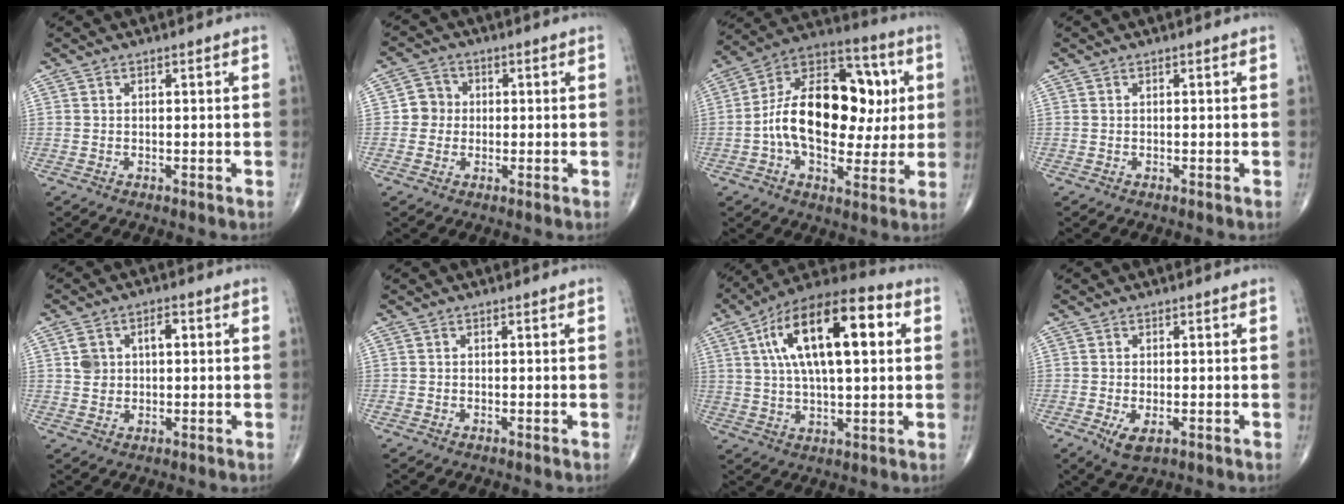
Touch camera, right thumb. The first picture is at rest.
{"total": 4.1, "force": [-0.1, 4.0, 1.1], "torque": [0.009, 0.009, -0.009]}
{"total": 22.9, "force": [1.2, 13.7, 18.3], "torque": [-0.270, 0.026, 0.013]}
{"total": 0.0}
{"total": 5.8, "force": [1.3, 4.0, 4.1], "torque": [-0.058, 0.012, 0.023]}
{"total": 0.0}
{"total": 20.9, "force": [5.6, 8.5, 18.2], "torque": [-0.299, 0.018, 0.081]}
{"total": 3.8, "force": [-1.3, 1.7, 3.1], "torque": [-0.060, -0.009, -0.019]}